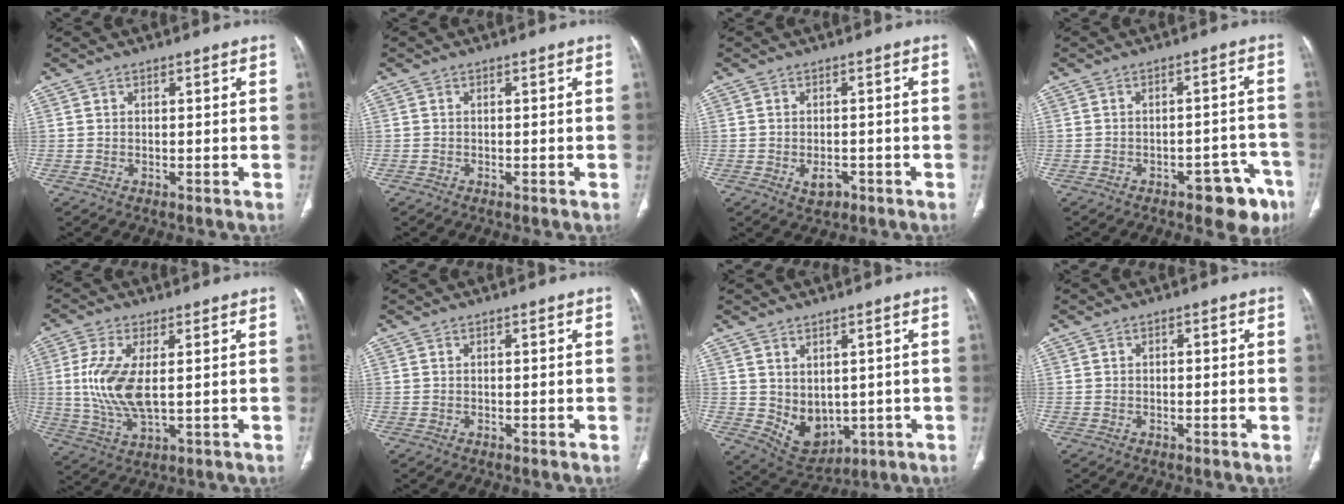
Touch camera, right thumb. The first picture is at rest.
{"total": 0.0}
{"total": 2.9, "force": [-1.2, 1.9, 1.8], "torque": [-0.023, 0.006, -0.012]}
{"total": 8.9, "force": [-5.4, 4.1, 5.8], "torque": [-0.042, 0.037, -0.063]}
{"total": 10.8, "force": [1.0, 4.6, 9.7], "torque": [-0.222, -0.013, 0.026]}
{"total": 0.0}
{"total": 7.9, "force": [-0.1, 5.8, 5.4], "torque": [-0.065, -0.010, 0.032]}
{"total": 0.9, "force": [0.1, 0.5, 0.7], "torque": [-0.009, 0.003, -0.001]}